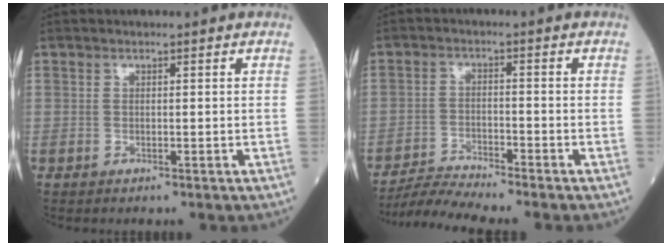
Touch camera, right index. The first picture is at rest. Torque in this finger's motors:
{"motor_torque": [-0.16, -0.20, 0.04, 0.01]}